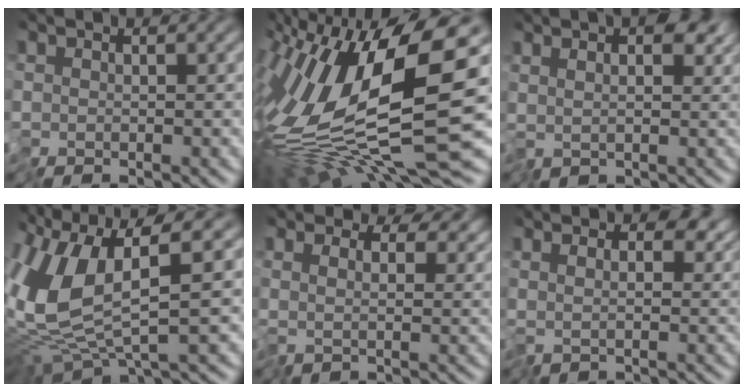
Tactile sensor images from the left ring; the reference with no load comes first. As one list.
[{"total": 14.9, "force": [-0.4, 3.9, 14.4], "torque": [-0.288, 0.019, -0.005]}, {"total": 4.3, "force": [2.1, 1.9, 3.2], "torque": [-0.046, 0.010, 0.034]}, {"total": 8.3, "force": [1.3, 2.4, 7.8], "torque": [-0.183, 0.000, 0.022]}, {"total": 5.8, "force": [4.4, 2.9, 2.4], "torque": [-0.059, 0.011, 0.062]}, {"total": 3.7, "force": [2.3, 1.9, 2.2], "torque": [-0.043, 0.005, 0.040]}]